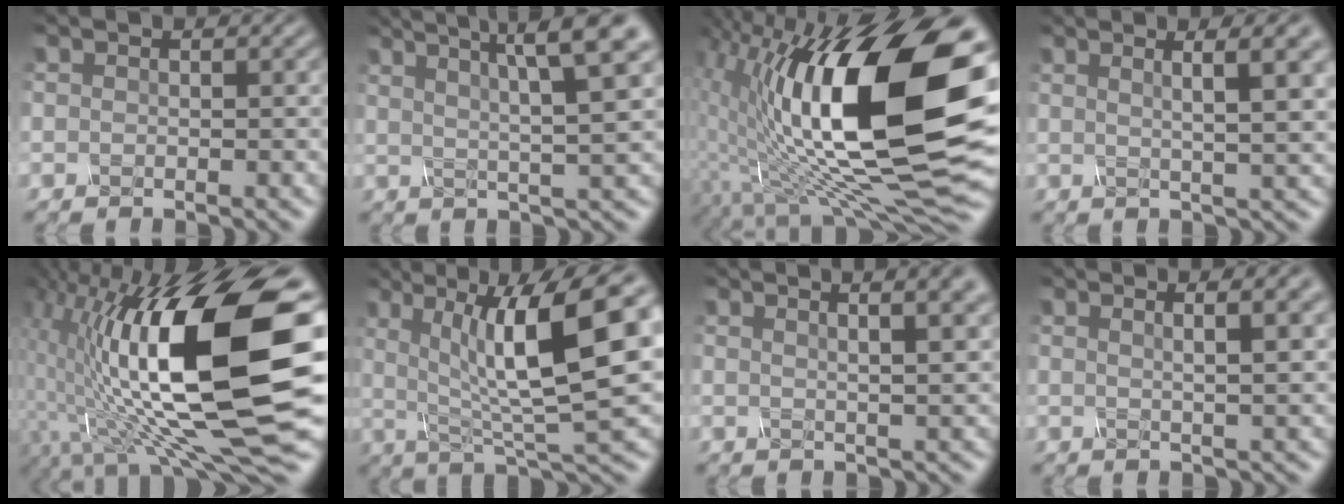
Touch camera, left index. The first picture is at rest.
{"total": 8.4, "force": [4.5, 1.6, 7.0], "torque": [-0.099, 0.025, 0.060]}
{"total": 18.0, "force": [1.8, 6.3, 16.7], "torque": [-0.259, 0.001, 0.023]}
{"total": 7.7, "force": [3.7, 2.1, 6.4], "torque": [-0.058, 0.033, 0.023]}
{"total": 17.8, "force": [0.2, 5.3, 17.0], "torque": [-0.279, 0.016, -0.004]}
{"total": 12.3, "force": [2.6, 3.0, 11.6], "torque": [-0.181, 0.006, 0.046]}
{"total": 9.8, "force": [5.4, 3.8, 7.2], "torque": [-0.053, 0.053, 0.037]}
{"total": 7.0, "force": [3.6, 2.3, 5.5], "torque": [-0.043, 0.035, 0.013]}